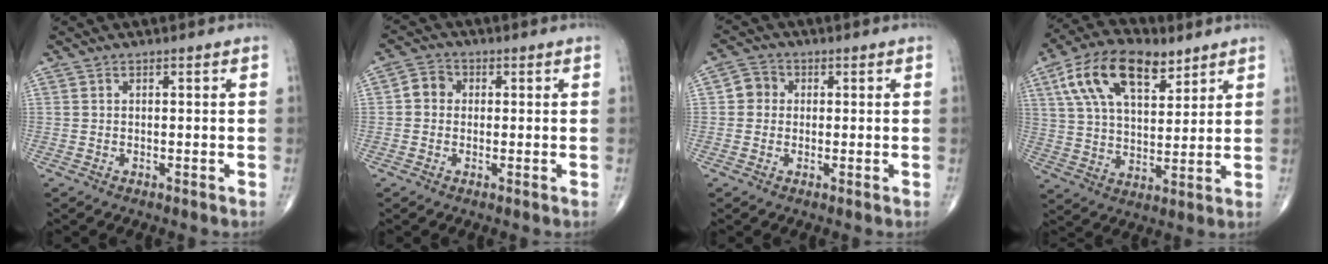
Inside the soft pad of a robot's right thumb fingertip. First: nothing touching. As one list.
[{"total": 3.8, "force": [0.1, 3.3, 1.7], "torque": [-0.016, 0.011, -0.007]}, {"total": 3.6, "force": [0.2, 3.3, 1.2], "torque": [-0.002, 0.007, -0.005]}, {"total": 16.9, "force": [8.6, 8.6, 11.8], "torque": [-0.187, -0.015, 0.154]}]